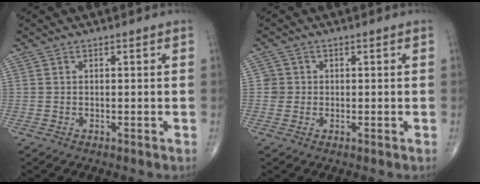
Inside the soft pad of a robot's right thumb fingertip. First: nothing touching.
{"total": 2.0, "force": [0.1, 2.0, 0.0], "torque": [0.016, 0.006, -0.002]}